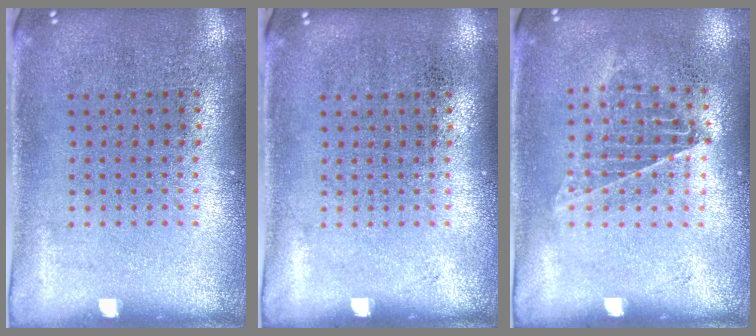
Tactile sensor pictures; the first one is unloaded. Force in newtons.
{"total": 0.0}
{"total": 0.9, "press": 0.9, "slide": 0.1}